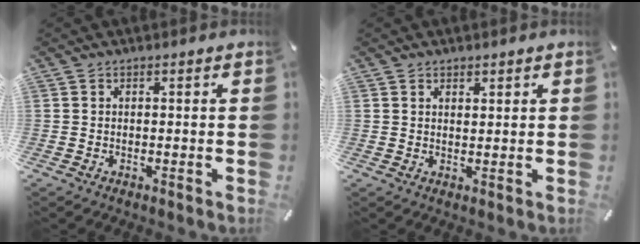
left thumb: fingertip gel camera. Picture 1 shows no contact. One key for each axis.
{"total": 1.4, "fx": 1.2, "fy": 0.7, "fz": 0.2, "tx": -0.003, "ty": 0.000, "tz": 0.022}